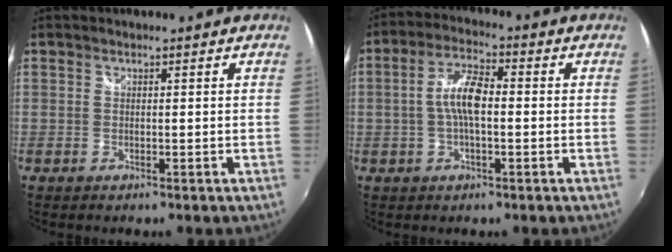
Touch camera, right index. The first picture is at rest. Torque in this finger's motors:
{"motor_torque": [1.23, -0.21, 0.52, 0.15]}